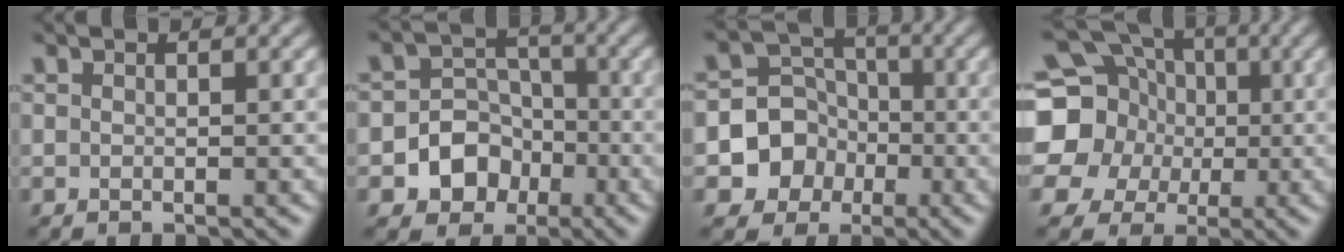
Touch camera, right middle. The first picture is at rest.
{"total": 5.5, "force": [-2.5, 4.7, 1.5], "torque": [0.005, 0.004, -0.066]}
{"total": 6.4, "force": [-2.4, 5.8, 1.1], "torque": [-0.001, 0.007, -0.067]}
{"total": 14.7, "force": [1.8, 13.4, 5.6], "torque": [-0.151, 0.028, 0.006]}